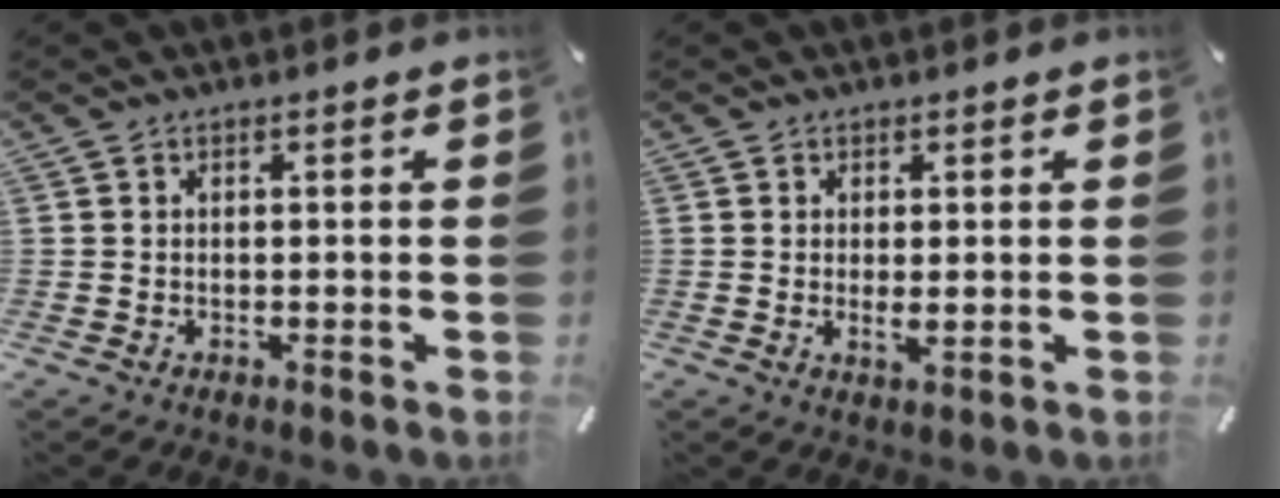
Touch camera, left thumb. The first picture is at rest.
{"total": 2.5, "force": [0.2, 0.5, 2.4], "torque": [-0.036, -0.007, 0.002]}